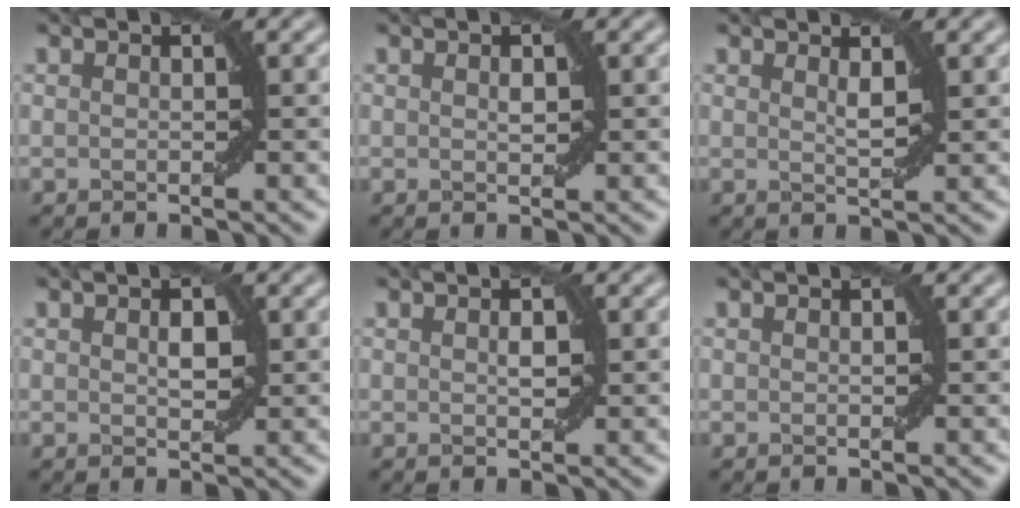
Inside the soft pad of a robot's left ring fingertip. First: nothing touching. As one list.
[{"total": 0.8, "force": [0.2, 0.4, 0.7], "torque": [-0.010, 0.002, 0.005]}, {"total": 1.1, "force": [0.8, 0.1, 0.7], "torque": [-0.012, -0.003, 0.013]}, {"total": 1.6, "force": [0.3, 0.8, 1.3], "torque": [-0.022, 0.002, 0.008]}, {"total": 1.0, "force": [0.2, 0.5, 0.9], "torque": [-0.014, 0.002, 0.005]}, {"total": 0.0}]